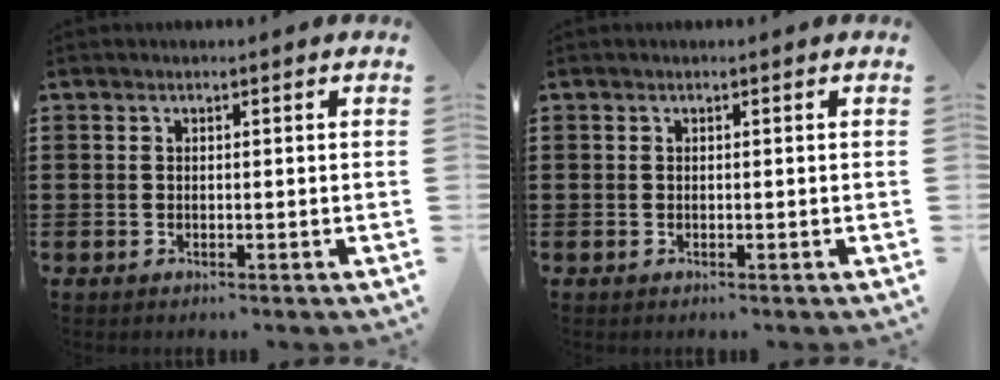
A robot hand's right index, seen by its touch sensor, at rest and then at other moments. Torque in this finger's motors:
{"motor_torque": [-0.01, 0.01, 0.00, -0.01]}